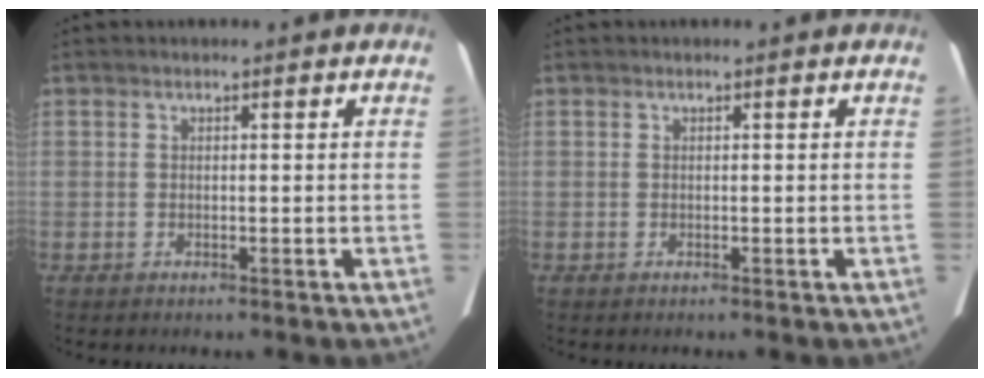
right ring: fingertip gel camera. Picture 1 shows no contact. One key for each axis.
{"total": 0.0}